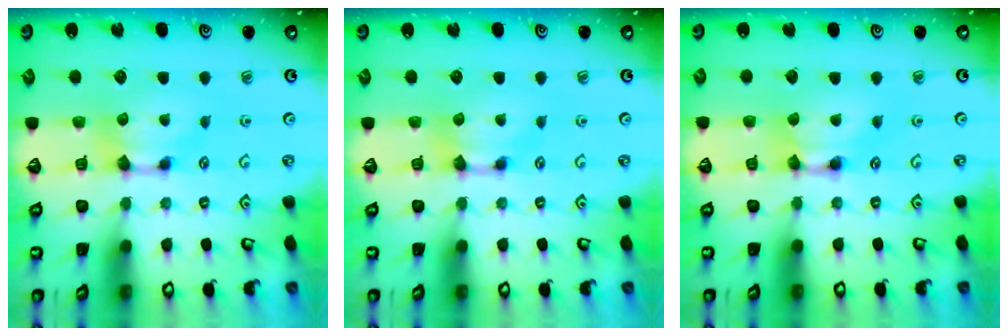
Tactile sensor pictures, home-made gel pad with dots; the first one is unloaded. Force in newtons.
{"total": 0.0}
{"total": 1.9, "press": 1.9, "slide": 0.1}